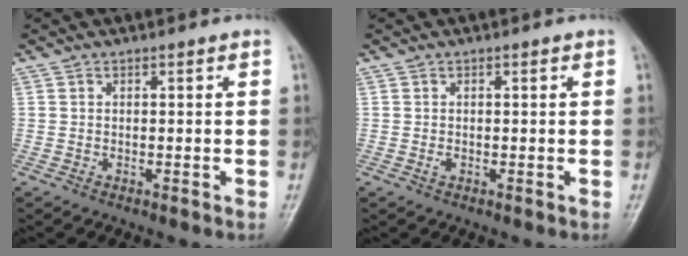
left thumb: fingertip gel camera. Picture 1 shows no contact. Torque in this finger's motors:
{"motor_torque": [-0.01, 0.11, 0.32, 0.00, 0.00]}